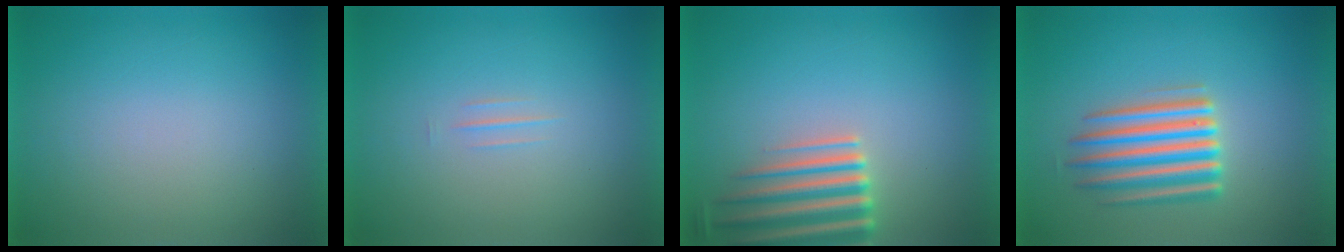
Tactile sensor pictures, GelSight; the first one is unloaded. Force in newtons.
{"total": 1.3}
{"total": 6.0}
{"total": 5.7}